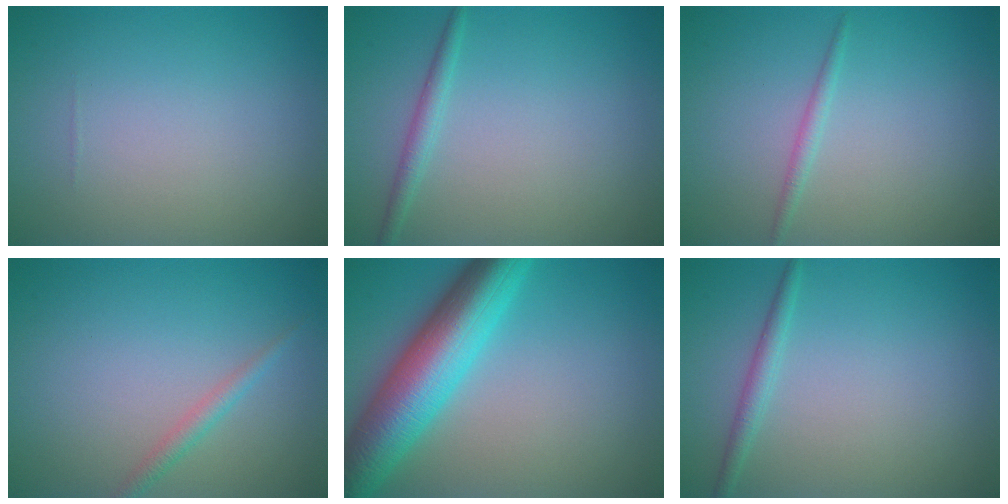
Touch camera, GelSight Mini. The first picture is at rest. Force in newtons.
{"total": 1.4, "press": 1.4, "slide": 0.1}
{"total": 1.0, "press": 1.0, "slide": 0.0}
{"total": 1.4, "press": 1.4, "slide": 0.1}
{"total": 9.5, "press": 9.5, "slide": 0.1}
{"total": 1.4, "press": 1.4, "slide": 0.1}